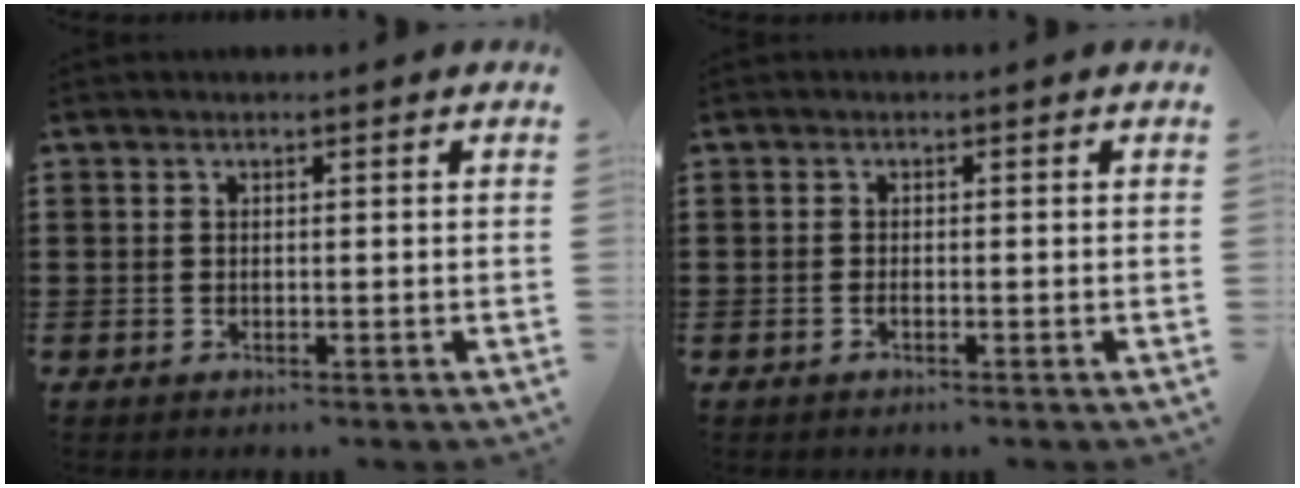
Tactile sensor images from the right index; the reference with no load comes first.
{"total": 0.7, "force": [-0.4, -0.1, 0.6], "torque": [-0.013, -0.008, -0.005]}